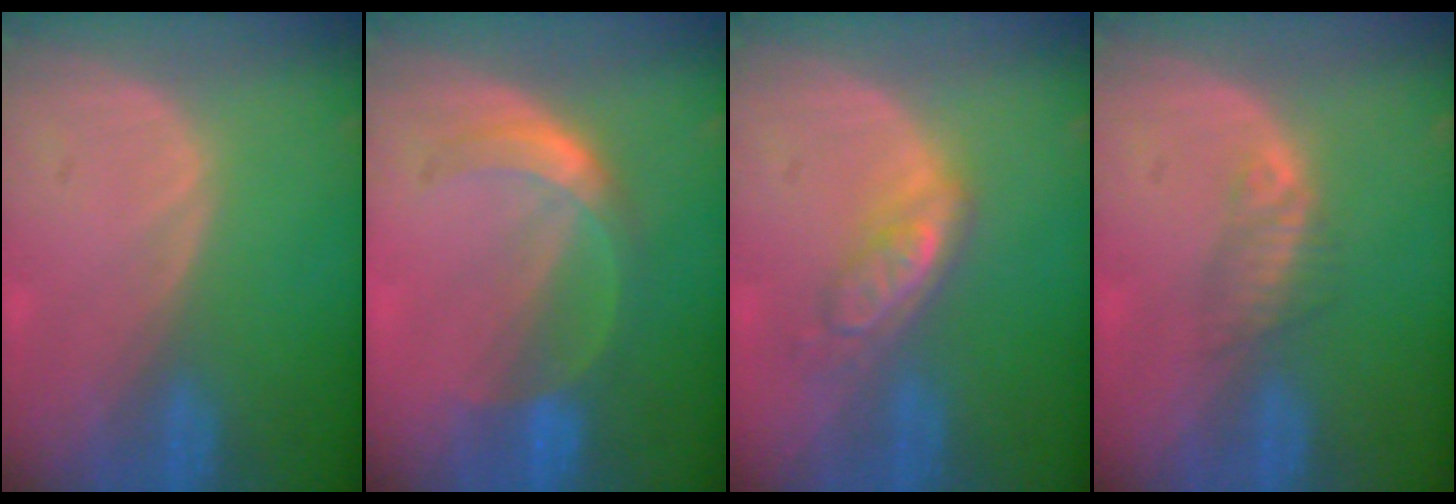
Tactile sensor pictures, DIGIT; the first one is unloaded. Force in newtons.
{"total": 5.9, "press": 5.1, "slide": 2.9}
{"total": 5.3, "press": 4.6, "slide": 2.6}
{"total": 2.3, "press": 2.1, "slide": 0.8}